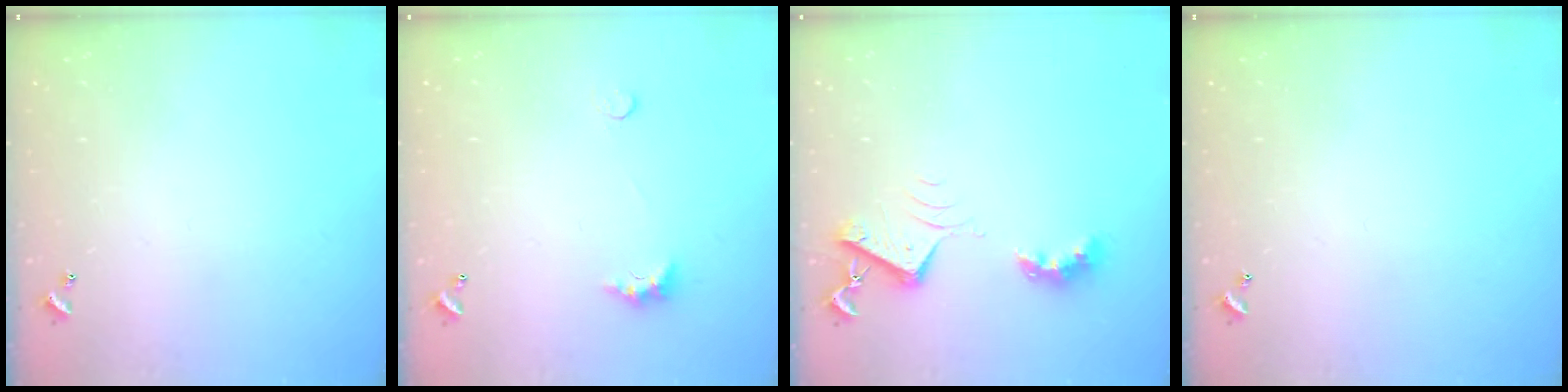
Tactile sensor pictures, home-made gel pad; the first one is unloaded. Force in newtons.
{"total": 2.6, "press": 2.5, "slide": 0.7}
{"total": 8.5, "press": 8.4, "slide": 1.3}
{"total": 0.0}